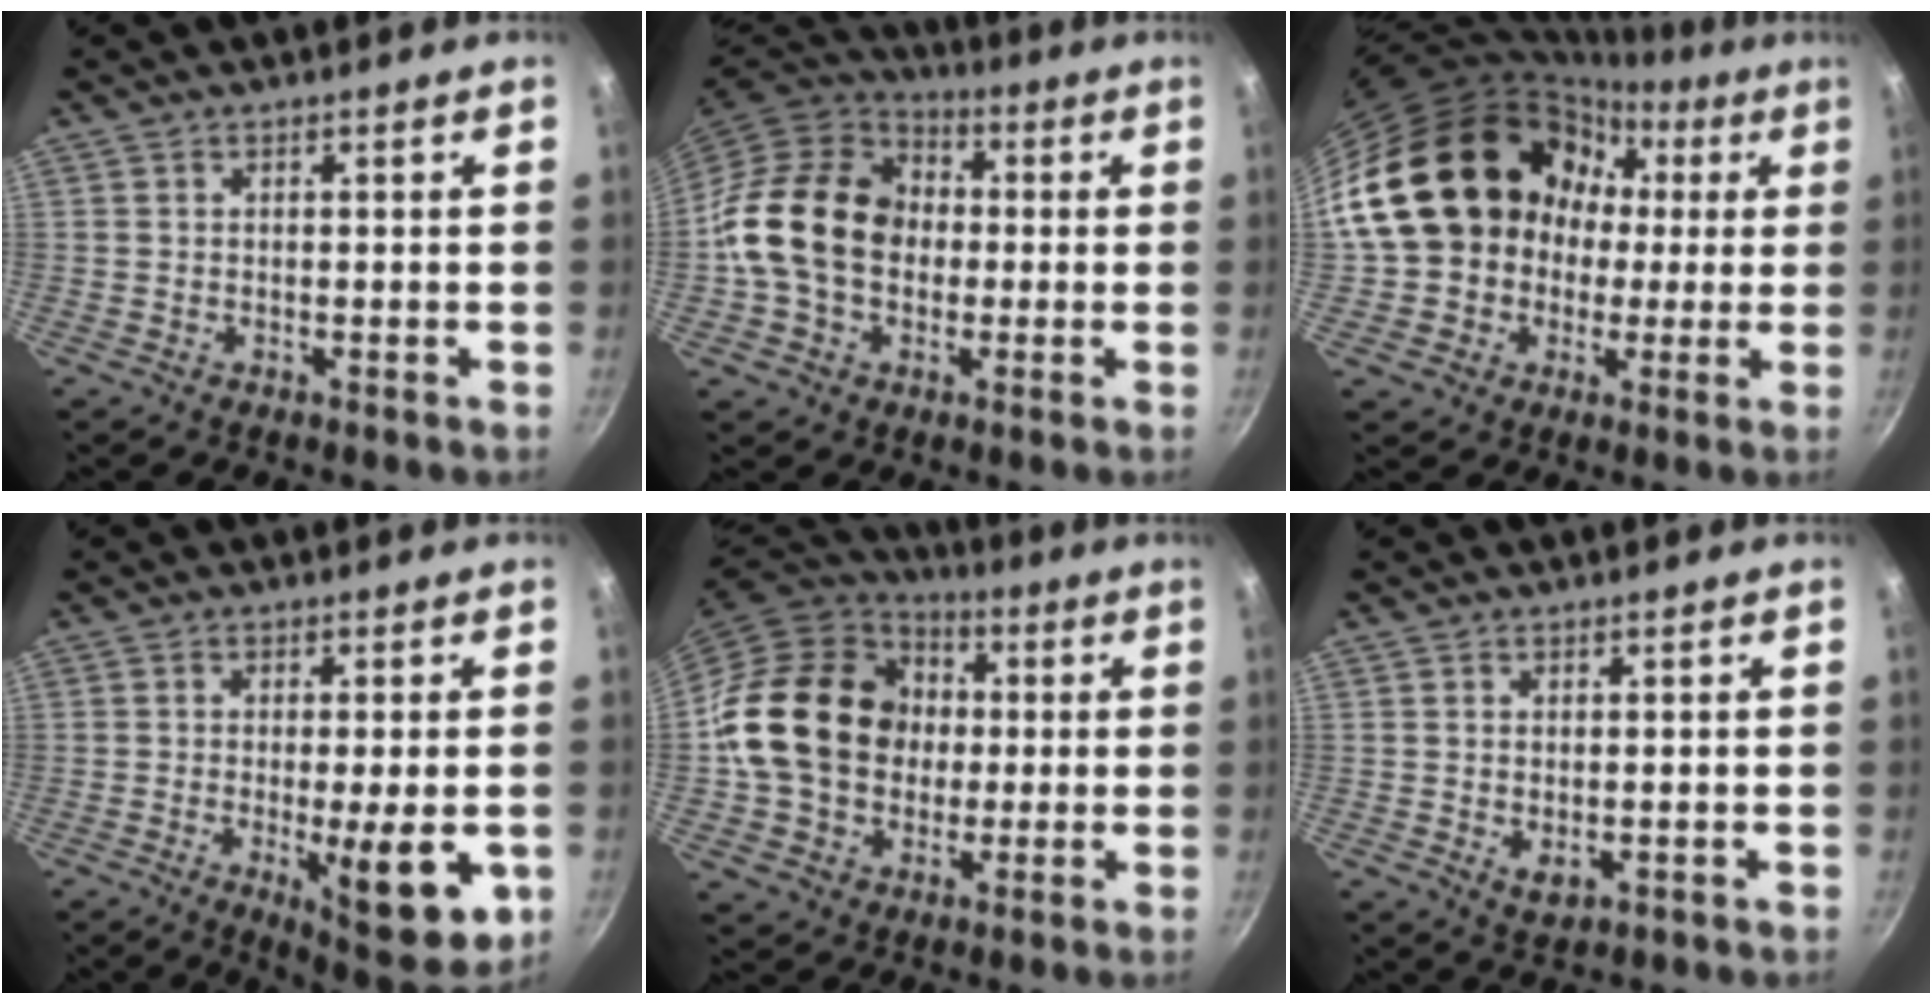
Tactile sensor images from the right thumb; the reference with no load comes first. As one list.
[{"total": 18.4, "force": [-0.3, 14.4, 11.5], "torque": [-0.179, 0.034, -0.014]}, {"total": 21.2, "force": [1.4, 18.0, 11.1], "torque": [-0.163, 0.061, 0.031]}, {"total": 12.6, "force": [-2.8, 3.5, 11.8], "torque": [-0.148, -0.005, -0.030]}, {"total": 21.1, "force": [1.1, 17.1, 12.3], "torque": [-0.191, 0.030, 0.019]}, {"total": 3.0, "force": [-0.2, 1.8, 2.4], "torque": [-0.038, -0.009, 0.000]}]